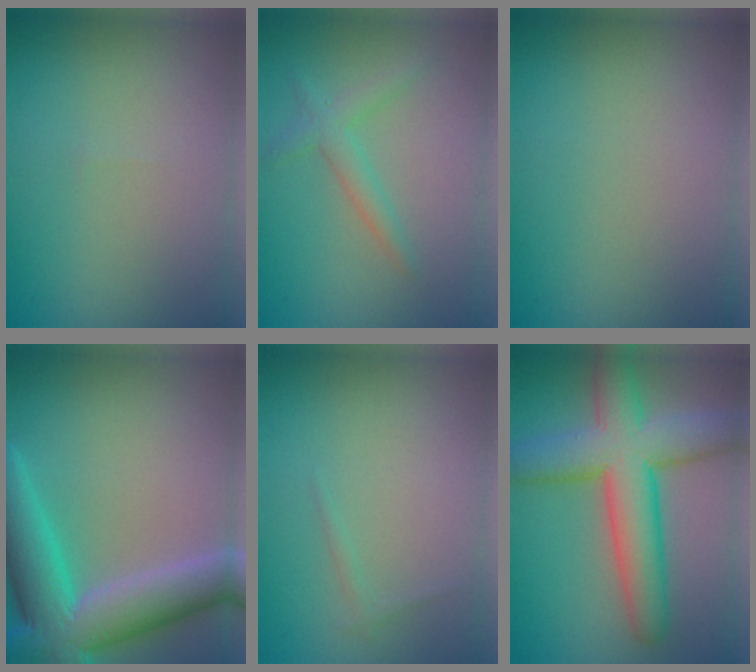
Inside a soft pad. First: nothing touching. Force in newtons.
{"total": 2.0, "press": 2.0, "slide": 0.2}
{"total": 0.0}
{"total": 9.6, "press": 9.6, "slide": 0.5}
{"total": 0.6, "press": 0.6, "slide": 0.0}
{"total": 9.0, "press": 9.0, "slide": 0.5}